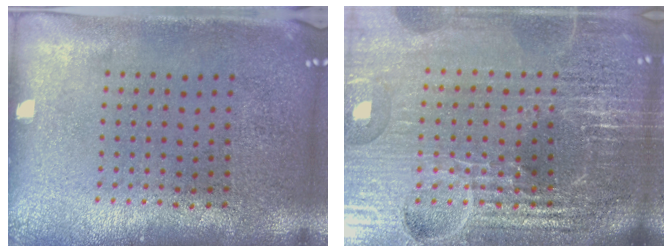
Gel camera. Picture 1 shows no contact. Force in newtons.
{"total": 6.7, "press": 5.9, "slide": 3.3}